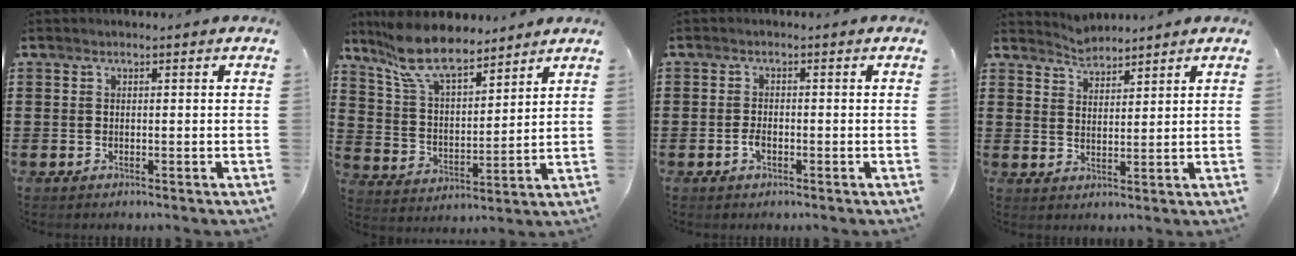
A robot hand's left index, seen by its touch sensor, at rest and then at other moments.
{"total": 10.4, "force": [8.8, 3.1, 4.8], "torque": [-0.127, -0.026, 0.163]}
{"total": 1.8, "force": [-0.7, 0.9, 1.4], "torque": [-0.036, -0.002, -0.015]}
{"total": 3.0, "force": [3.0, 0.2, -0.4], "torque": [-0.001, -0.006, 0.057]}